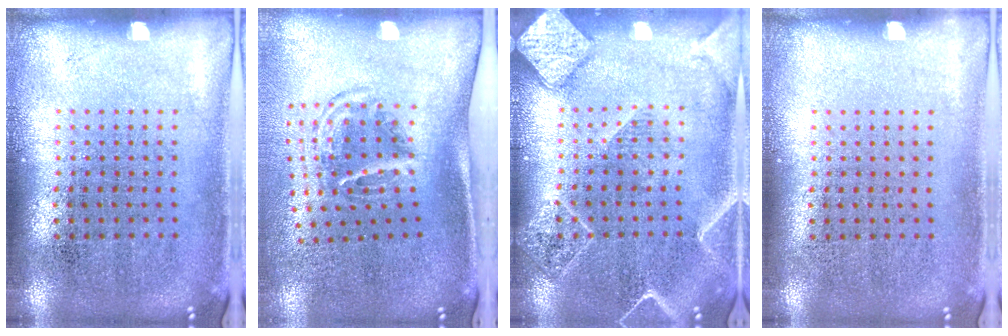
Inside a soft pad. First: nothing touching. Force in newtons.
{"total": 1.7, "press": 1.1, "slide": 1.3}
{"total": 1.9, "press": 1.9, "slide": 0.2}
{"total": 0.0}